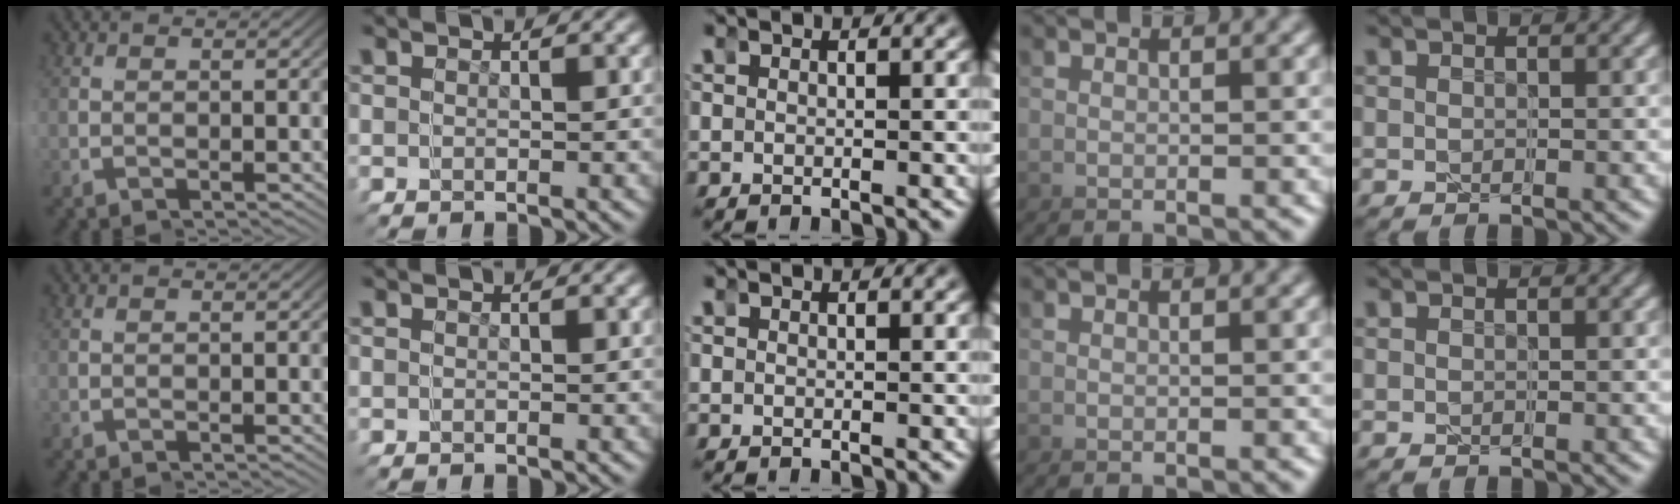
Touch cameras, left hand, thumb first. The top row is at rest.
{}